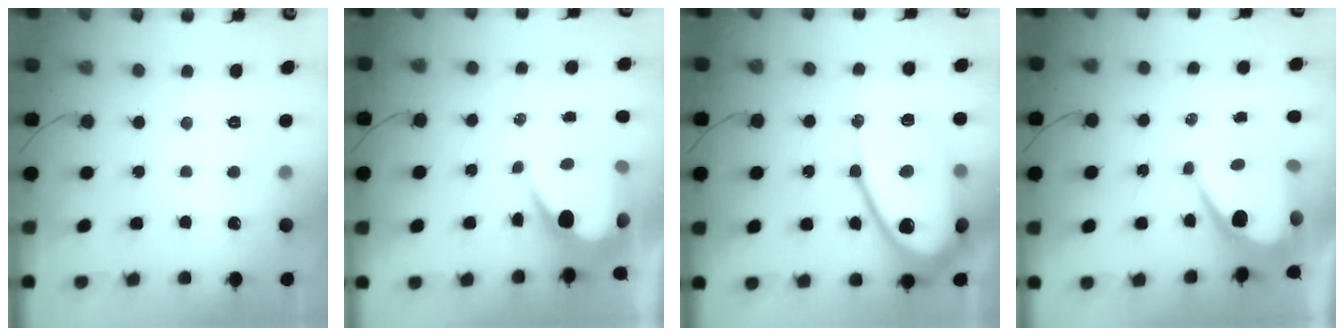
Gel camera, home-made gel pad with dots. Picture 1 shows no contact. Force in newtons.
{"total": 8.2, "press": 8.1, "slide": 0.5}
{"total": 18.3, "press": 18.2, "slide": 1.8}
{"total": 12.2, "press": 12.1, "slide": 0.9}